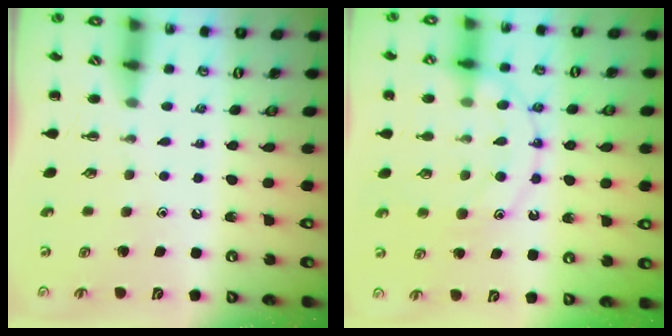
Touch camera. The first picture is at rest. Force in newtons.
{"total": 11.8, "press": 11.8, "slide": 0.9}